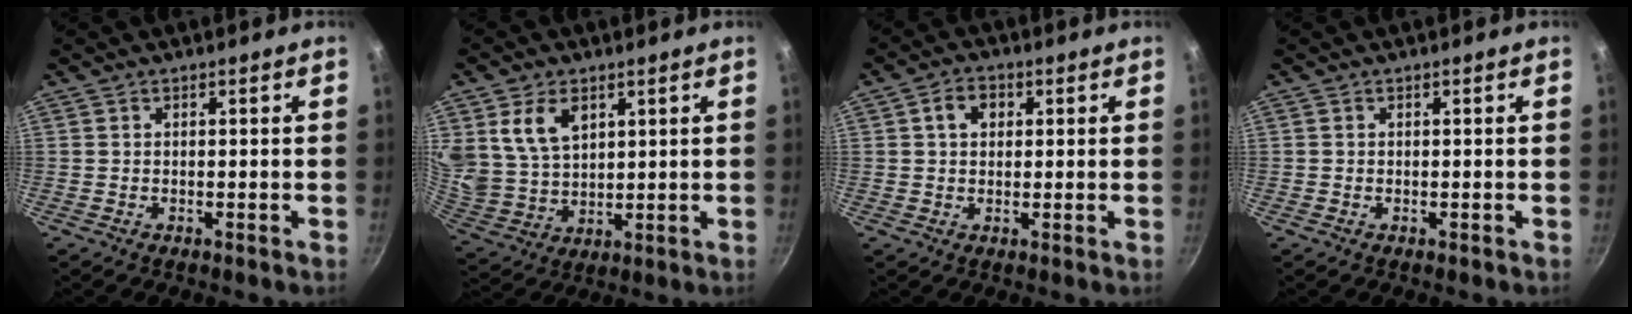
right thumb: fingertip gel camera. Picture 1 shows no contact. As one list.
[{"total": 10.8, "force": [4.5, 7.4, 6.5], "torque": [-0.107, -0.026, 0.100]}, {"total": 4.5, "force": [1.2, 3.5, 2.7], "torque": [-0.027, 0.006, 0.014]}, {"total": 0.0}]